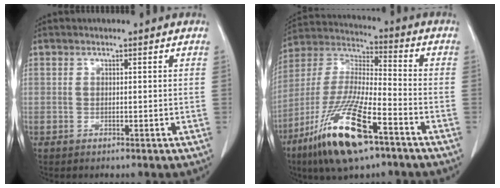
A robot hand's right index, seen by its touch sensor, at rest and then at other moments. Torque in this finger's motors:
{"motor_torque": [1.65, -0.50, 0.57, 0.21]}